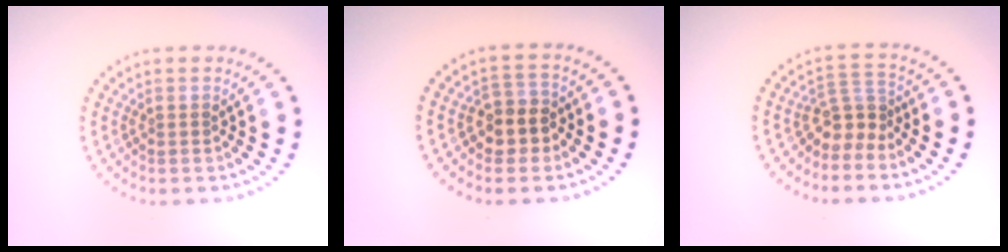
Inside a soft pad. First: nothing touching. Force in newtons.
{"total": 3.0, "press": 2.7, "slide": 1.2}
{"total": 2.9, "press": 2.0, "slide": 2.1}